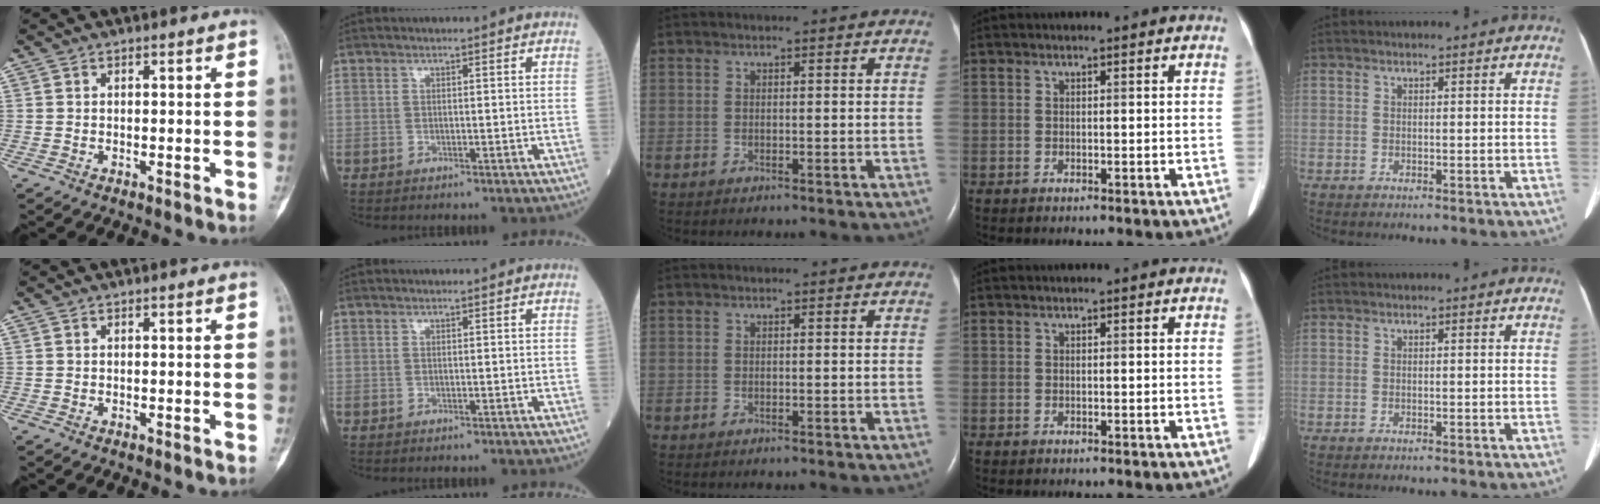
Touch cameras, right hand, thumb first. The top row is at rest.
{}